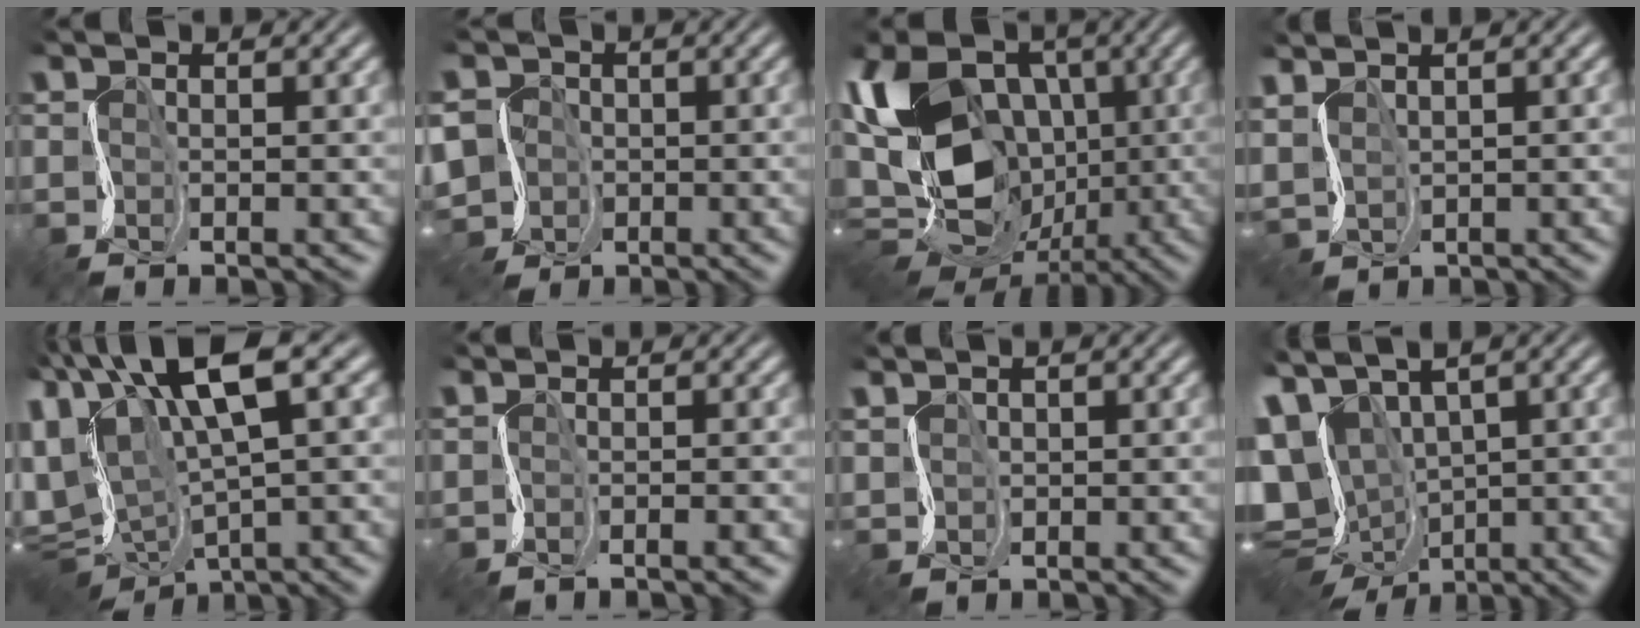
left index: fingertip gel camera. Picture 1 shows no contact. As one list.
[{"total": 9.3, "force": [-3.0, 8.5, 2.4], "torque": [-0.069, -0.010, -0.091]}, {"total": 18.2, "force": [-0.4, 13.7, 12.0], "torque": [-0.242, 0.010, -0.010]}, {"total": 3.5, "force": [2.6, 2.0, 1.3], "torque": [-0.048, 0.024, 0.051]}, {"total": 14.2, "force": [4.5, 6.8, 11.6], "torque": [-0.238, 0.003, 0.104]}, {"total": 0.7, "force": [-0.7, 0.2, 0.1], "torque": [0.008, -0.002, -0.011]}, {"total": 1.2, "force": [0.6, 1.0, -0.2], "torque": [0.008, 0.003, 0.018]}, {"total": 13.4, "force": [-0.2, 10.4, 8.4], "torque": [-0.182, -0.004, 0.032]}]